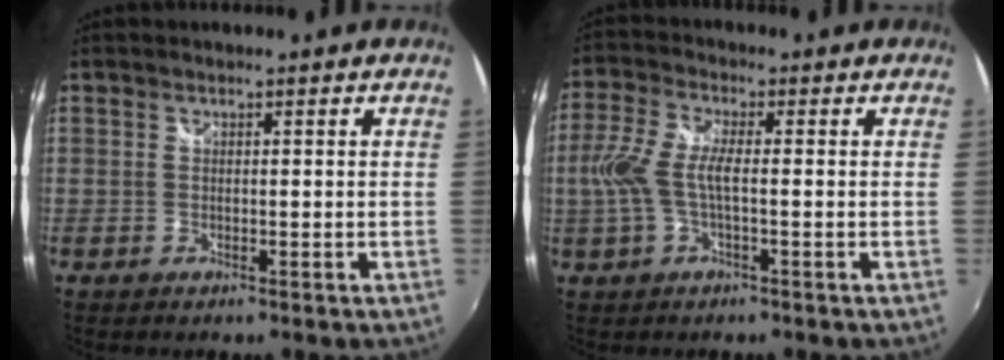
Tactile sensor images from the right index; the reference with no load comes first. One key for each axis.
{"total": 7.5, "fx": -0.9, "fy": 2.0, "fz": 7.1, "tx": -0.160, "ty": 0.004, "tz": -0.017}